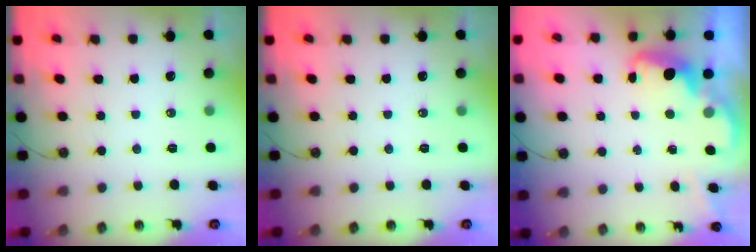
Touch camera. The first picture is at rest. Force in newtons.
{"total": 0.0}
{"total": 2.8, "press": 2.6, "slide": 0.8}